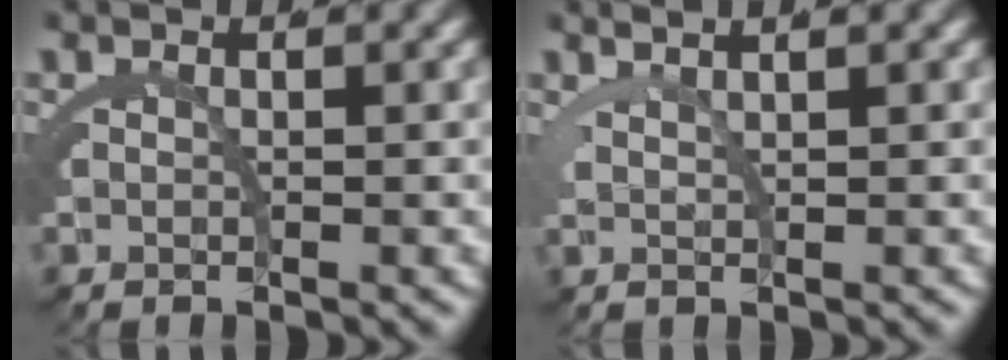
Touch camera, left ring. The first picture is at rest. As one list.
[{"total": 3.1, "force": [2.5, 0.7, 1.8], "torque": [-0.016, 0.025, 0.036]}]